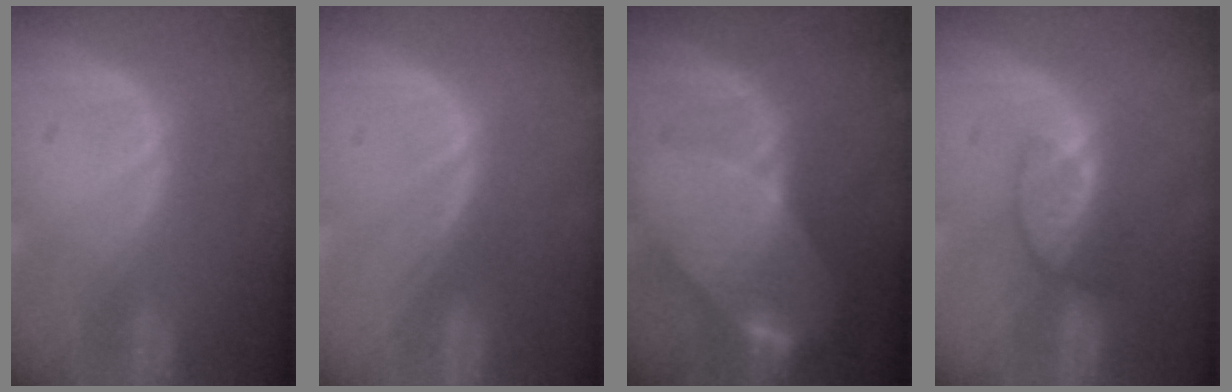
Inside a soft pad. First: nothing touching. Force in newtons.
{"total": 0.0}
{"total": 8.4, "press": 7.6, "slide": 3.6}
{"total": 3.7, "press": 3.3, "slide": 1.6}